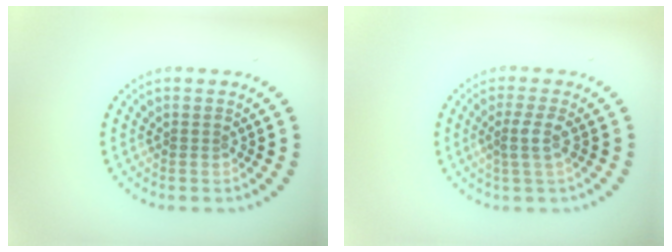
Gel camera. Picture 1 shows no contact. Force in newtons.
{"total": 2.0, "press": 1.5, "slide": 1.3}